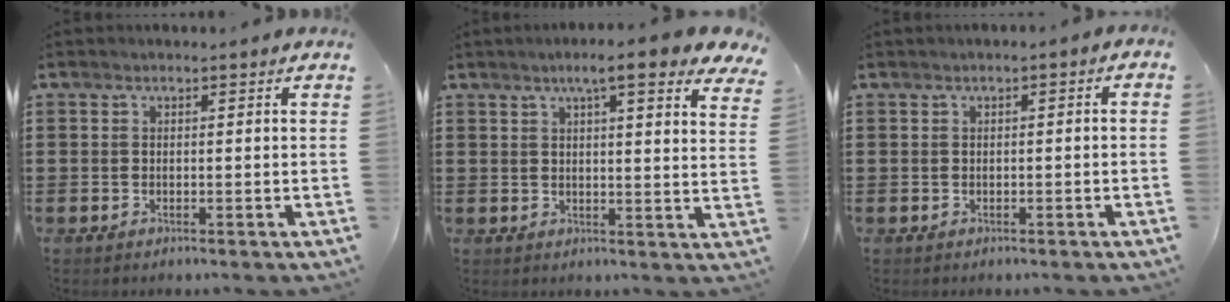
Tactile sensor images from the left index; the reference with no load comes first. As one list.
[{"total": 6.7, "force": [4.9, 0.3, 4.5], "torque": [-0.085, -0.009, 0.080]}, {"total": 0.8, "force": [-0.6, 0.3, 0.4], "torque": [-0.011, 0.001, -0.013]}]